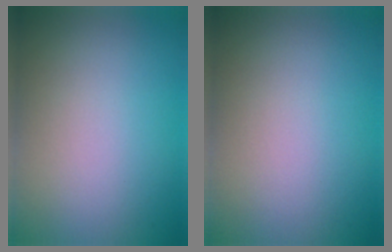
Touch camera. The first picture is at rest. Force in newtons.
{"total": 0.0}